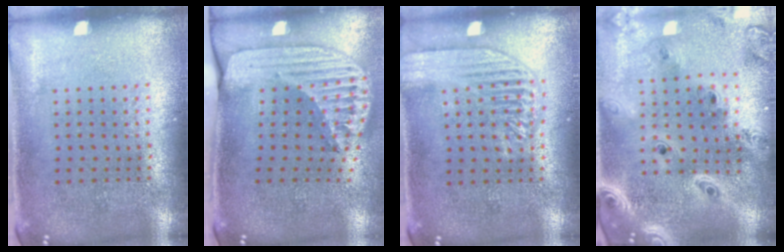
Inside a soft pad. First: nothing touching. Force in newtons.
{"total": 2.5, "press": 1.8, "slide": 1.8}
{"total": 1.8, "press": 1.8, "slide": 0.3}
{"total": 3.8, "press": 2.9, "slide": 2.4}